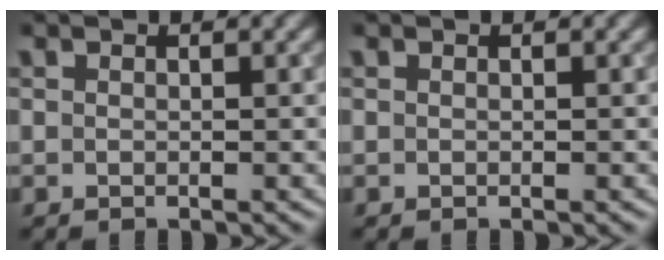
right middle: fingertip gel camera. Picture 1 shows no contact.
{"total": 0.0}